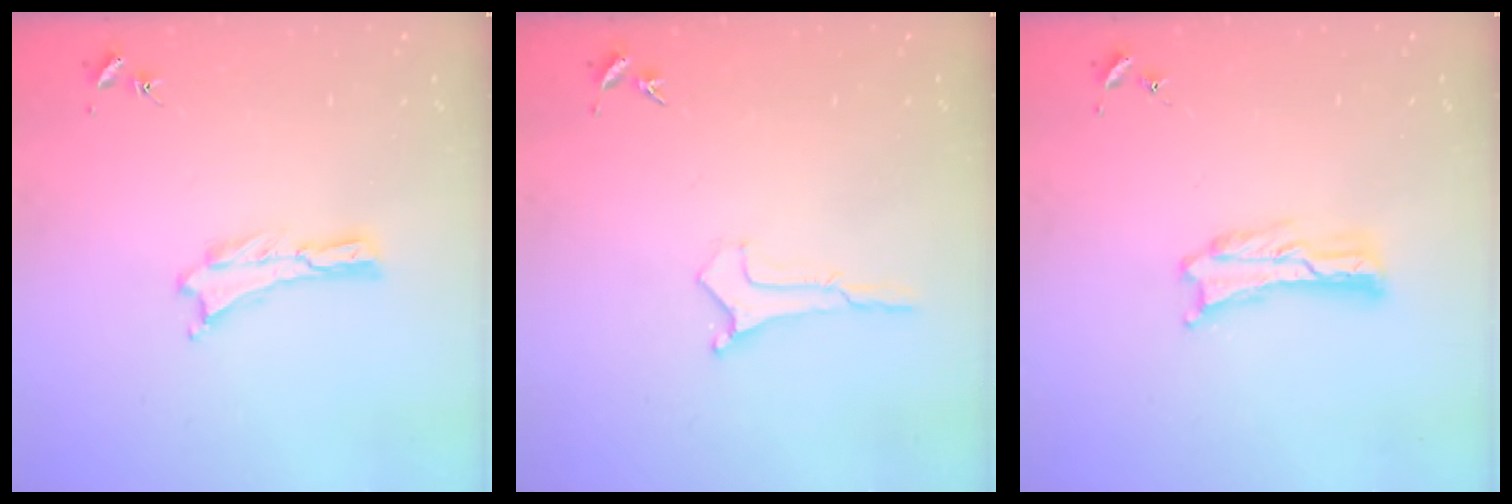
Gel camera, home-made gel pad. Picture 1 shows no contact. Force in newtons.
{"total": 0.0}
{"total": 0.8, "press": 0.8, "slide": 0.2}